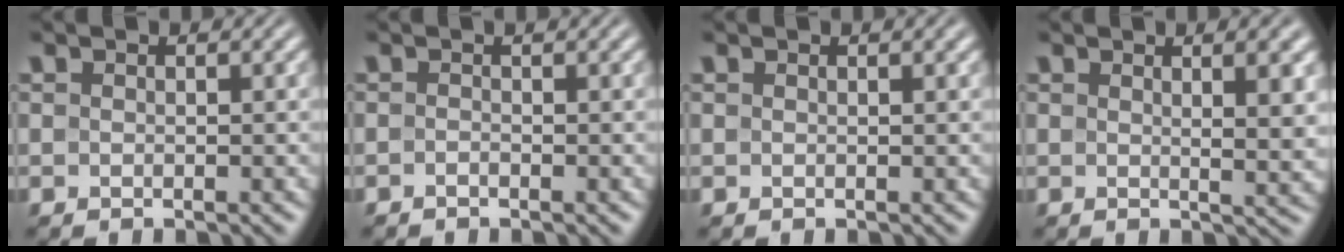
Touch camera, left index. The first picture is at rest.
{"total": 0.6, "force": [-0.3, 0.1, 0.5], "torque": [-0.010, 0.001, -0.008]}
{"total": 0.9, "force": [0.6, 0.2, 0.6], "torque": [-0.008, 0.004, 0.009]}
{"total": 5.6, "force": [1.6, 1.8, 5.1], "torque": [-0.041, 0.004, 0.019]}